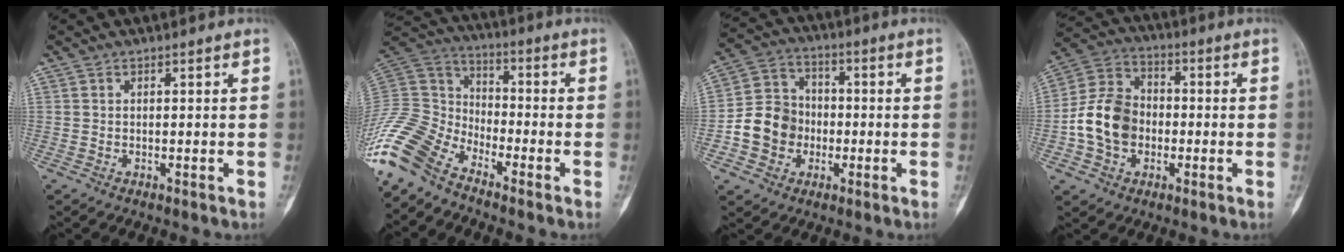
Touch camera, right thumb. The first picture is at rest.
{"total": 16.6, "force": [-12.5, 8.2, 7.1], "torque": [-0.155, 0.065, -0.253]}
{"total": 11.0, "force": [-2.6, 9.8, 4.5], "torque": [-0.051, 0.031, -0.052]}
{"total": 12.4, "force": [-2.1, 9.5, 7.6], "torque": [-0.127, 0.033, -0.047]}